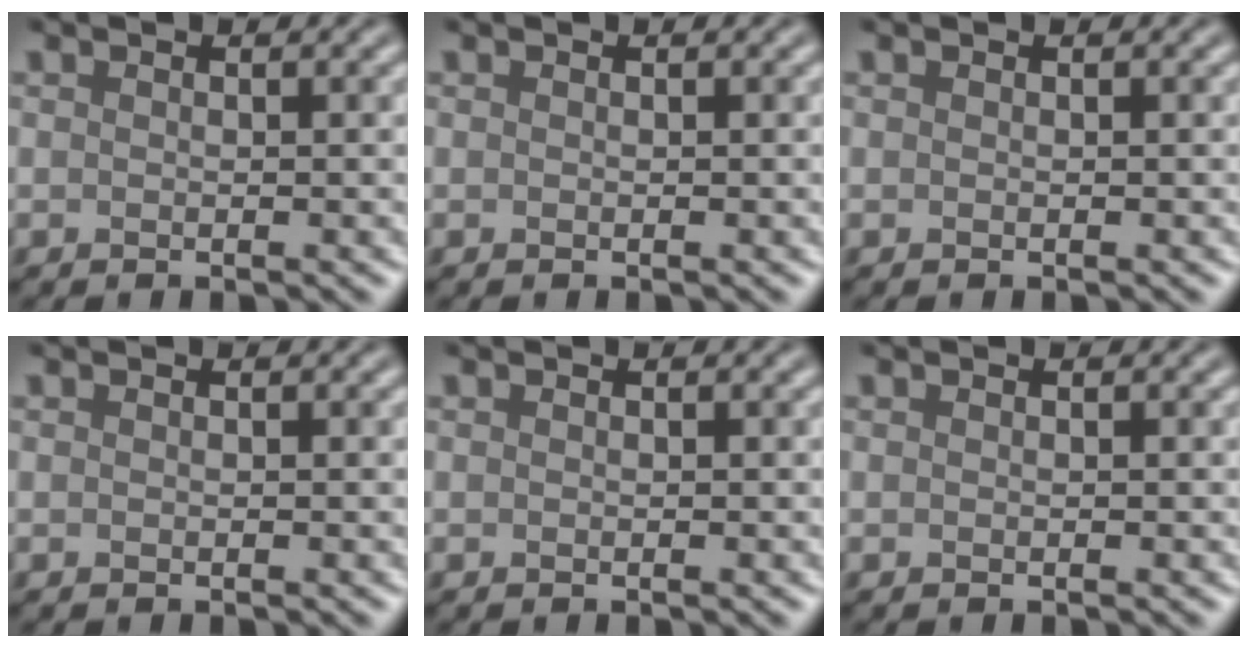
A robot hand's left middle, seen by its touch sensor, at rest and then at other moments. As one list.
[{"total": 0.0}, {"total": 0.0}, {"total": 0.0}, {"total": 0.0}, {"total": 0.0}]